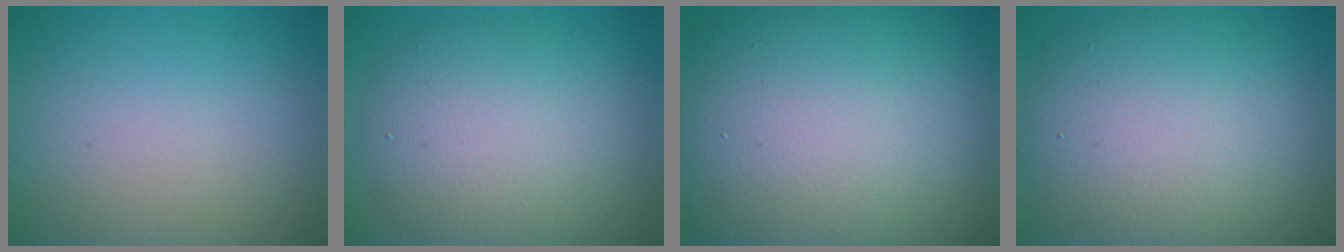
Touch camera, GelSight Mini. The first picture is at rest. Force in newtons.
{"total": 7.4, "press": 7.4, "slide": 0.6}
{"total": 16.9, "press": 16.9, "slide": 1.0}
{"total": 11.4, "press": 11.4, "slide": 0.8}